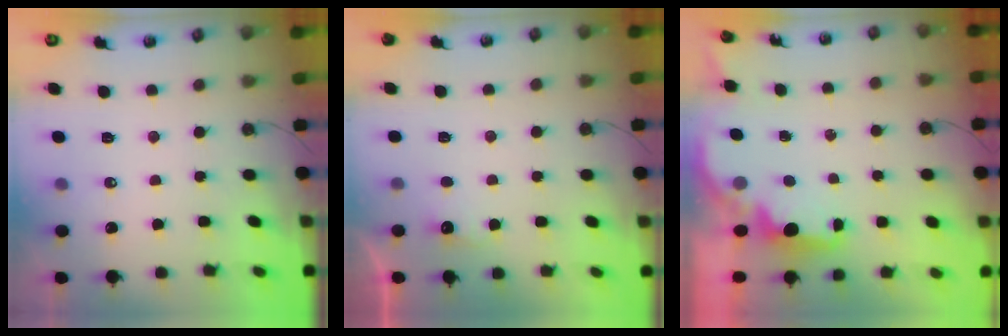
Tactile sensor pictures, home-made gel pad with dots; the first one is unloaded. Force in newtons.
{"total": 4.3, "press": 4.3, "slide": 0.7}
{"total": 2.3, "press": 2.1, "slide": 0.8}